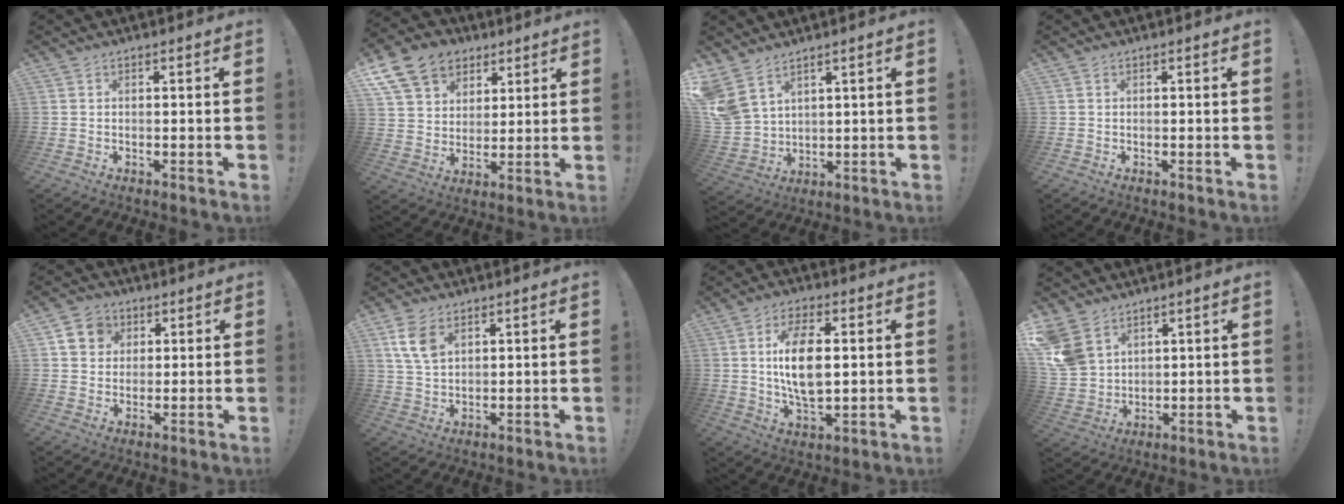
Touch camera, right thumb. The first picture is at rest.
{"total": 15.4, "force": [8.1, 11.5, 6.4], "torque": [-0.095, -0.043, 0.158]}
{"total": 8.9, "force": [6.2, 4.9, 4.0], "torque": [-0.093, -0.035, 0.129]}
{"total": 0.0}
{"total": 8.3, "force": [2.9, 7.2, 2.7], "torque": [-0.043, -0.004, 0.062]}
{"total": 8.0, "force": [3.7, 5.0, 5.0], "torque": [-0.092, -0.009, 0.073]}
{"total": 13.2, "force": [1.9, 6.8, 11.2], "torque": [-0.204, -0.006, 0.026]}
{"total": 9.5, "force": [5.9, 6.6, 3.7], "torque": [-0.080, -0.032, 0.125]}